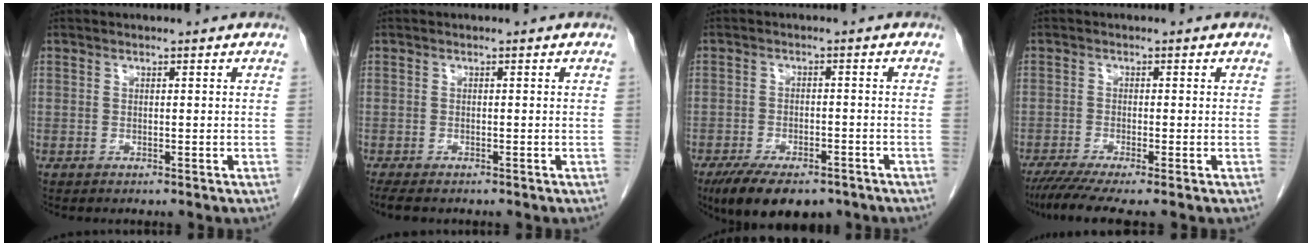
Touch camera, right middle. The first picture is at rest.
{"total": 3.6, "force": [-2.8, 1.1, 1.8], "torque": [-0.030, -0.011, -0.038]}
{"total": 11.4, "force": [-8.3, 4.6, 6.3], "torque": [-0.097, -0.008, -0.125]}
{"total": 6.0, "force": [-4.5, -0.1, 3.9], "torque": [-0.064, -0.015, -0.078]}